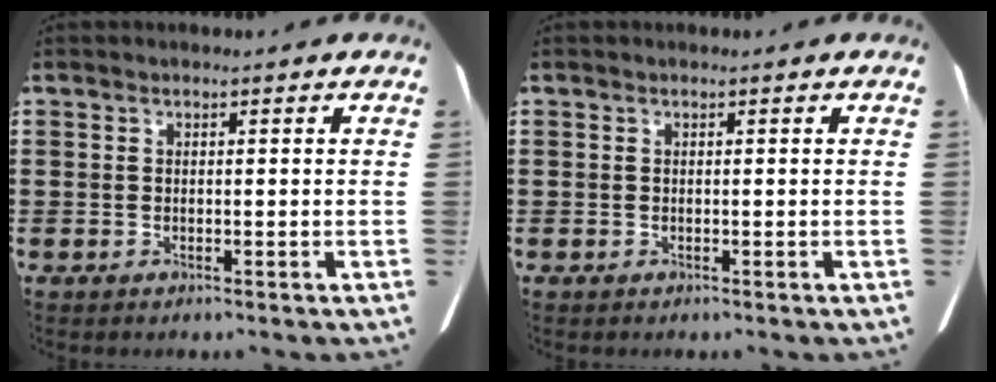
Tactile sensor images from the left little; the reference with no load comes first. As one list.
[{"total": 0.0}]